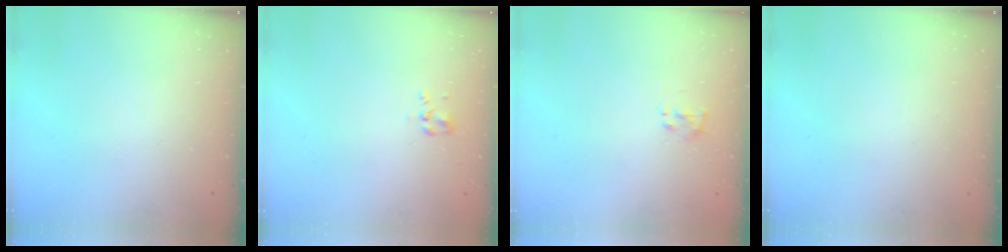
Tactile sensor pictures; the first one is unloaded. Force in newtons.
{"total": 2.3, "press": 2.2, "slide": 0.8}
{"total": 1.4, "press": 1.2, "slide": 0.6}
{"total": 0.0}